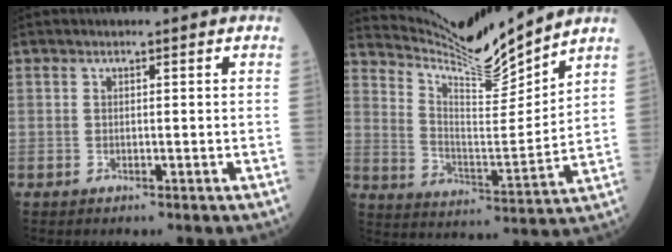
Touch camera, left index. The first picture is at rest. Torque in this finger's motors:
{"motor_torque": [0.03, -0.13, -0.04, 0.00]}